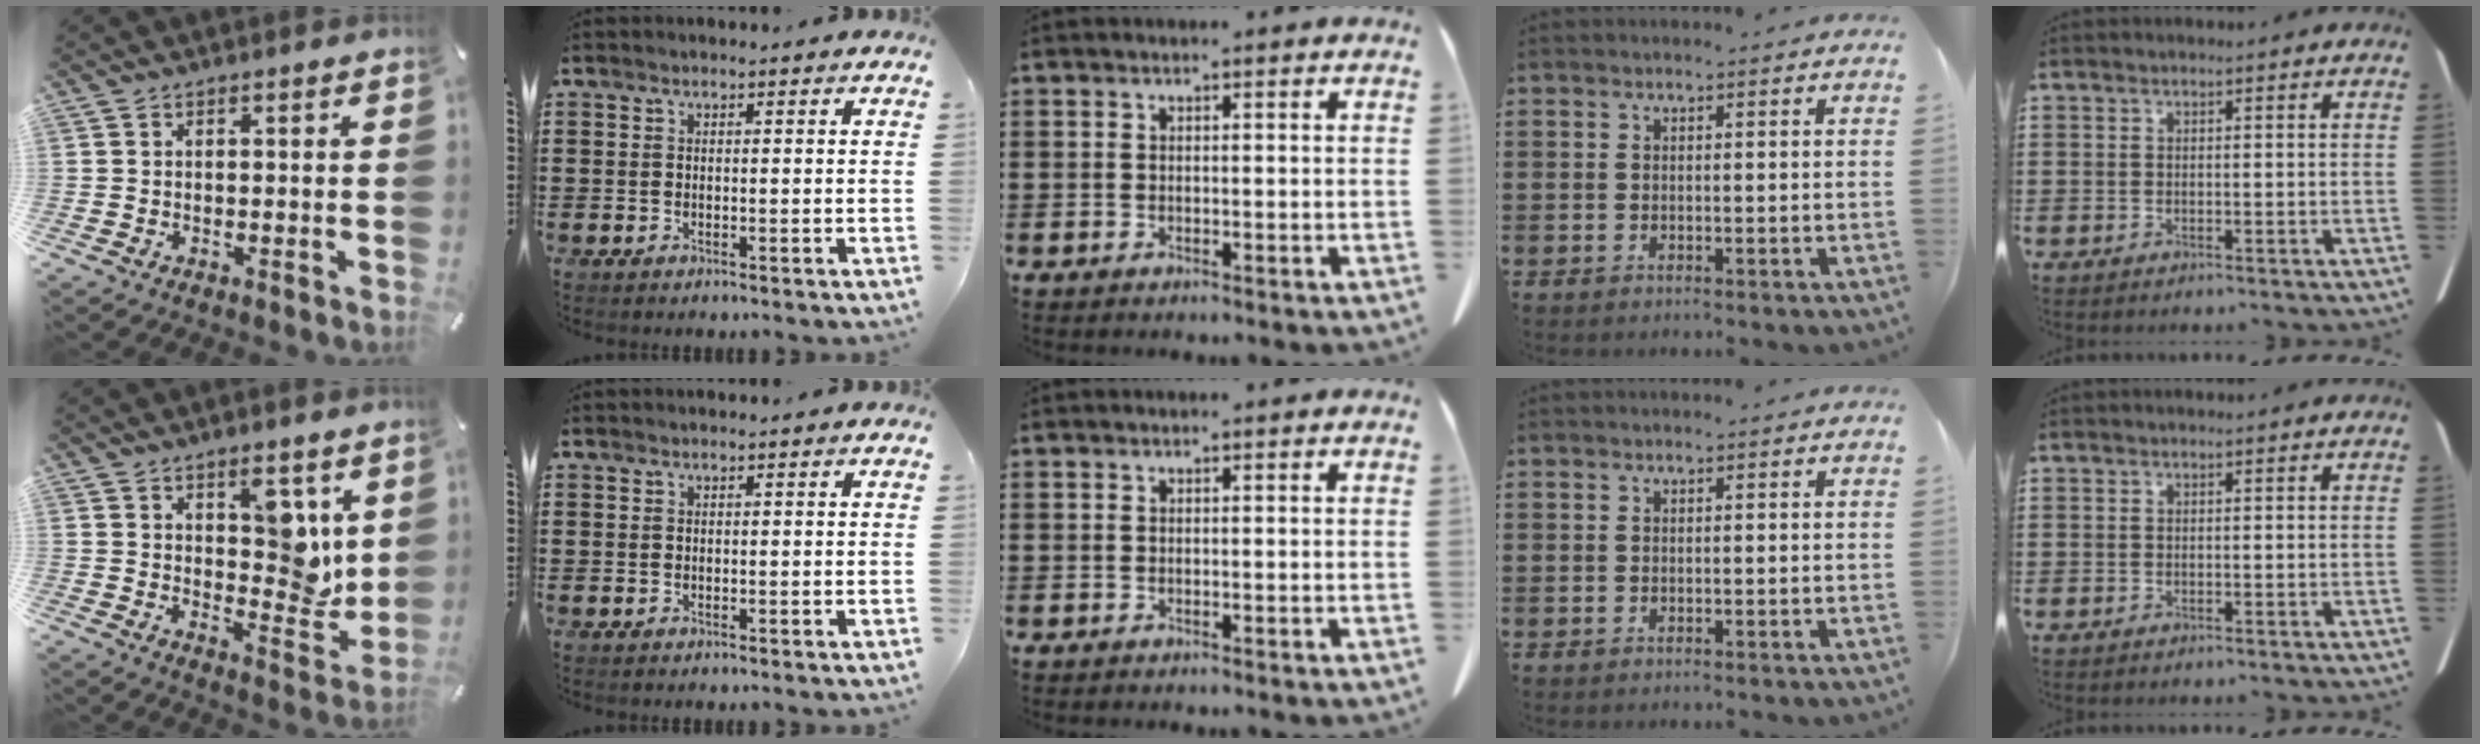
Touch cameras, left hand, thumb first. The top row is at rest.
{"thumb": {"total": 9.9, "force": [4.5, 5.4, 7.0], "torque": [-0.066, -0.039, 0.073]}}